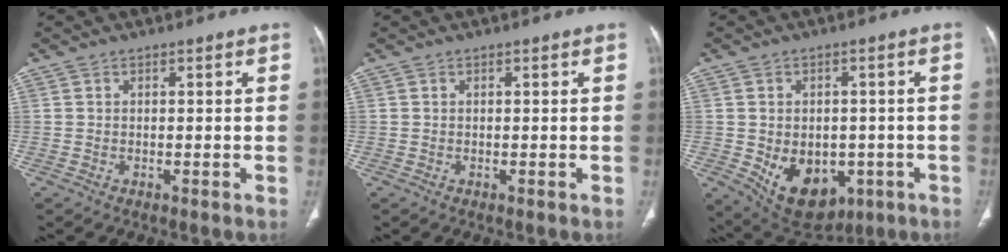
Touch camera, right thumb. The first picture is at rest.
{"total": 0.0}
{"total": 13.4, "force": [-3.8, 9.4, 8.7], "torque": [-0.106, 0.005, -0.031]}